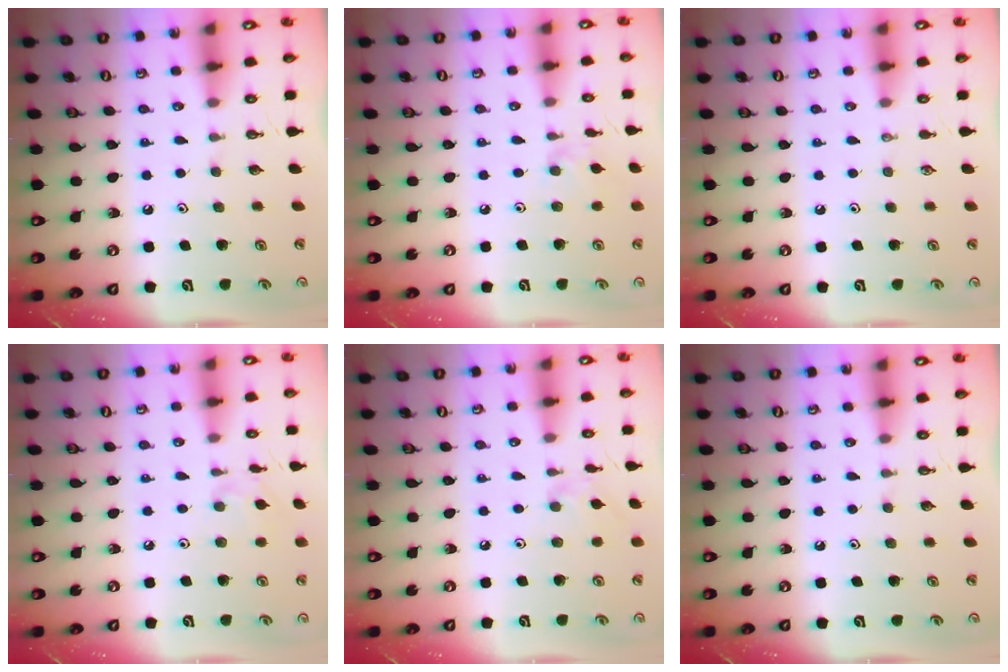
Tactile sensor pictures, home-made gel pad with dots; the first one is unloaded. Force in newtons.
{"total": 2.9, "press": 2.8, "slide": 0.5}
{"total": 0.0}
{"total": 2.8, "press": 2.8, "slide": 0.1}
{"total": 1.2, "press": 1.1, "slide": 0.4}
{"total": 0.0}